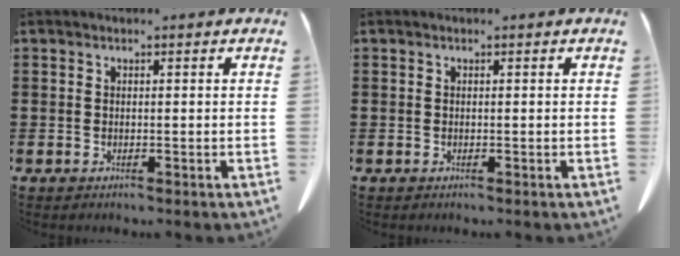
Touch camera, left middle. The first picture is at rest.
{"total": 0.0}